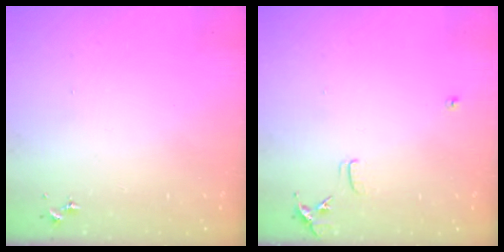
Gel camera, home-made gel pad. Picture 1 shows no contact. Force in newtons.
{"total": 6.7, "press": 6.7, "slide": 0.6}